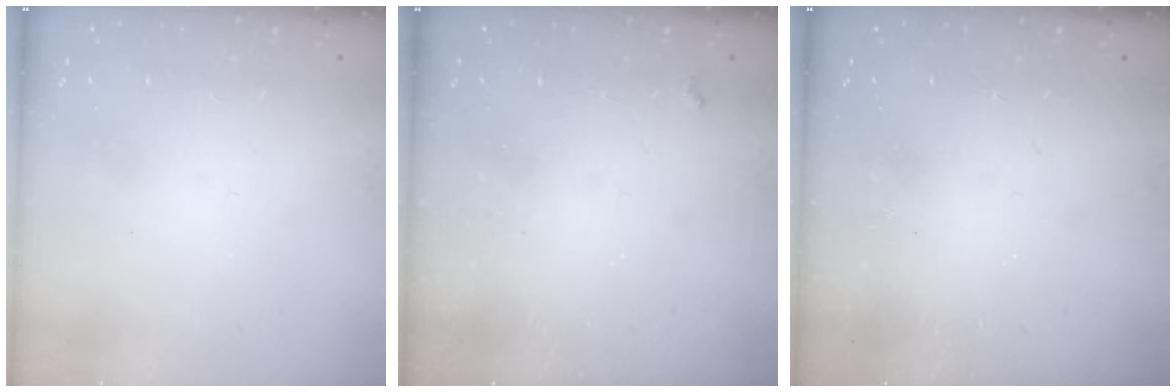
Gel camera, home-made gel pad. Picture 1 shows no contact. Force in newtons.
{"total": 3.7, "press": 3.6, "slide": 0.7}
{"total": 1.2, "press": 1.2, "slide": 0.3}